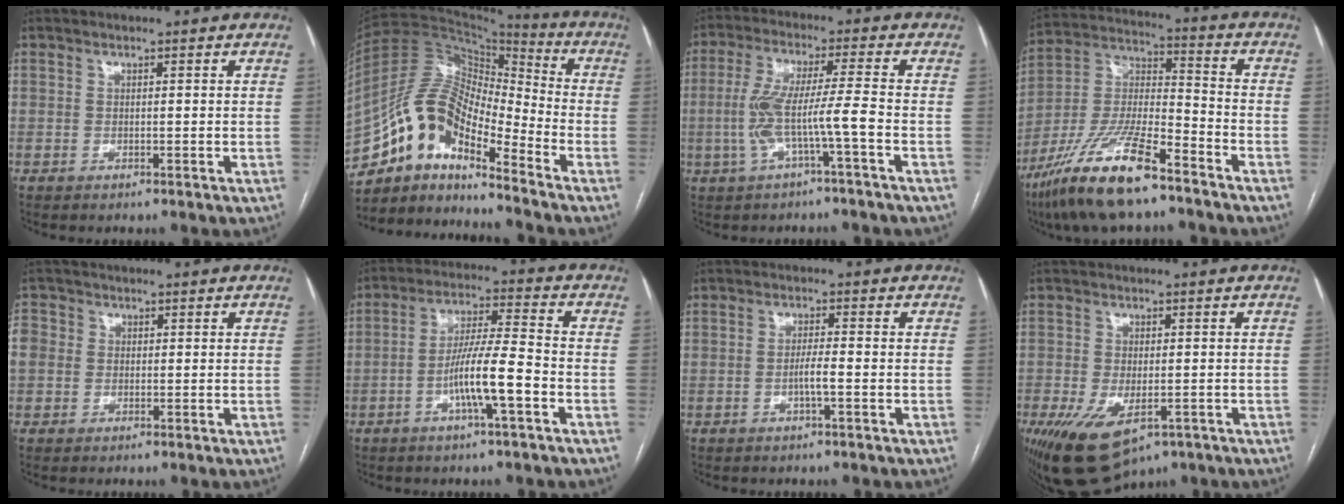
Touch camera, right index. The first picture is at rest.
{"total": 14.6, "force": [-10.3, 4.6, 9.2], "torque": [-0.174, 0.043, -0.187]}
{"total": 8.0, "force": [-2.4, -0.3, 7.6], "torque": [-0.161, 0.018, -0.042]}
{"total": 17.0, "force": [-11.6, 3.2, 12.0], "torque": [-0.254, -0.015, -0.213]}
{"total": 8.2, "force": [0.8, 7.5, 3.4], "torque": [-0.118, 0.035, 0.019]}
{"total": 9.1, "force": [-3.4, 0.3, 8.4], "torque": [-0.157, 0.008, -0.063]}
{"total": 2.5, "force": [-0.8, 0.0, 2.3], "torque": [-0.040, 0.001, -0.015]}
{"total": 11.7, "force": [-6.1, 5.8, 8.0], "torque": [-0.148, -0.018, -0.087]}